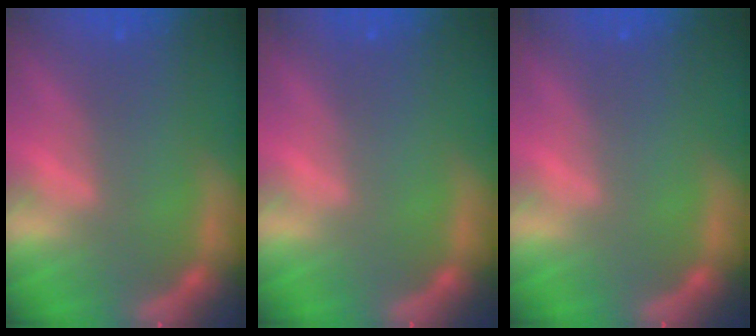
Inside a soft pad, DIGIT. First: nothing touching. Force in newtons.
{"total": 0.0}
{"total": 0.0}